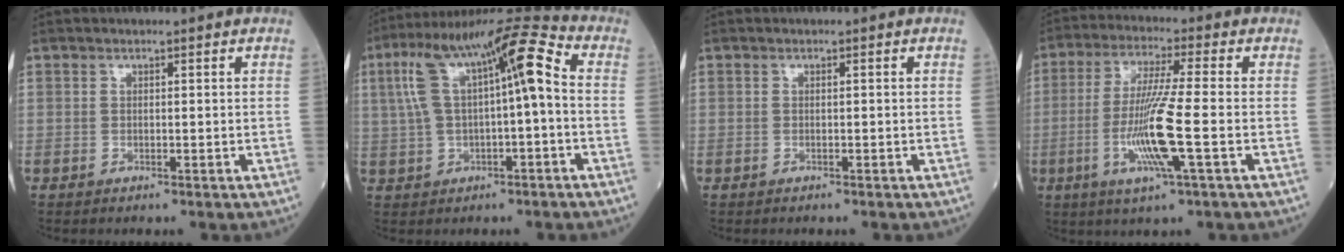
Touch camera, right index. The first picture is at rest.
{"total": 15.2, "force": [2.8, 3.7, 14.5], "torque": [-0.265, 0.063, 0.042]}
{"total": 0.7, "force": [-0.5, 0.3, 0.4], "torque": [-0.018, -0.002, -0.004]}
{"total": 11.2, "force": [-2.9, -0.4, 10.9], "torque": [-0.222, -0.016, -0.060]}